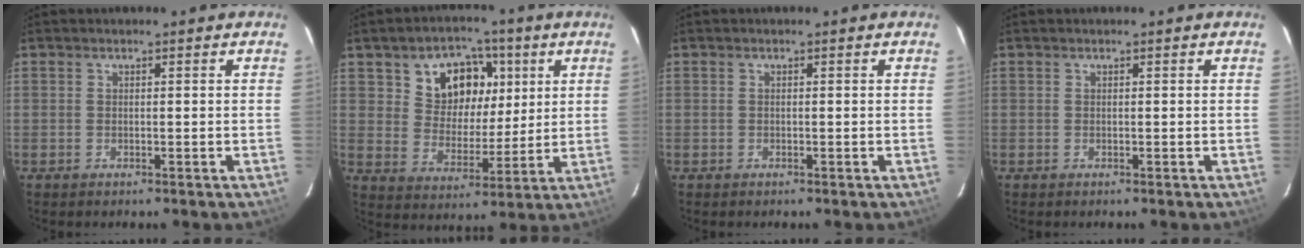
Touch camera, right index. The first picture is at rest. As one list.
[{"total": 11.9, "force": [4.8, 9.0, 6.1], "torque": [-0.117, 0.020, 0.088]}, {"total": 0.0}, {"total": 0.0}]